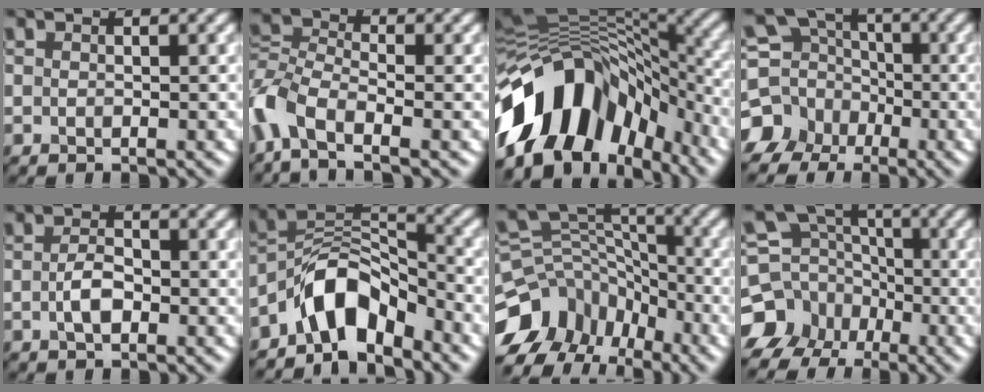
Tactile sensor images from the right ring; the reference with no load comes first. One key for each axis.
{"total": 7.2, "fx": -3.9, "fy": 3.7, "fz": 4.8, "tx": -0.105, "ty": 0.002, "tz": -0.094}
{"total": 14.4, "fx": -5.3, "fy": 9.2, "fz": 9.7, "tx": -0.178, "ty": 0.020, "tz": -0.097}
{"total": 7.8, "fx": -3.5, "fy": 6.6, "fz": 2.2, "tx": -0.047, "ty": -0.011, "tz": -0.078}
{"total": 2.2, "fx": -0.7, "fy": 1.2, "fz": 1.8, "tx": -0.037, "ty": 0.001, "tz": -0.016}
{"total": 7.0, "fx": -4.8, "fy": 3.1, "fz": 3.9, "tx": -0.049, "ty": 0.009, "tz": -0.097}
{"total": 11.5, "fx": -7.0, "fy": 8.2, "fz": 4.2, "tx": -0.091, "ty": 0.029, "tz": -0.119}
{"total": 9.4, "fx": -4.9, "fy": 7.7, "fz": 2.2, "tx": -0.053, "ty": -0.012, "tz": -0.099}